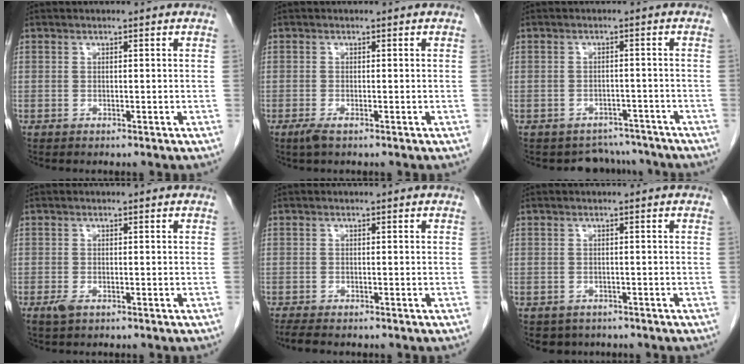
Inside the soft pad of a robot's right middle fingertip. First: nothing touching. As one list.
[{"total": 1.5, "force": [-0.9, 0.2, 1.2], "torque": [-0.026, -0.004, -0.018]}, {"total": 4.8, "force": [-4.3, 1.9, -1.1], "torque": [0.016, 0.019, -0.056]}, {"total": 1.5, "force": [-0.8, 0.7, 1.1], "torque": [-0.026, -0.002, -0.011]}, {"total": 3.5, "force": [-2.9, 0.8, 1.8], "torque": [-0.033, -0.011, -0.041]}, {"total": 2.9, "force": [-2.1, 1.9, 0.3], "torque": [-0.007, 0.003, -0.029]}]